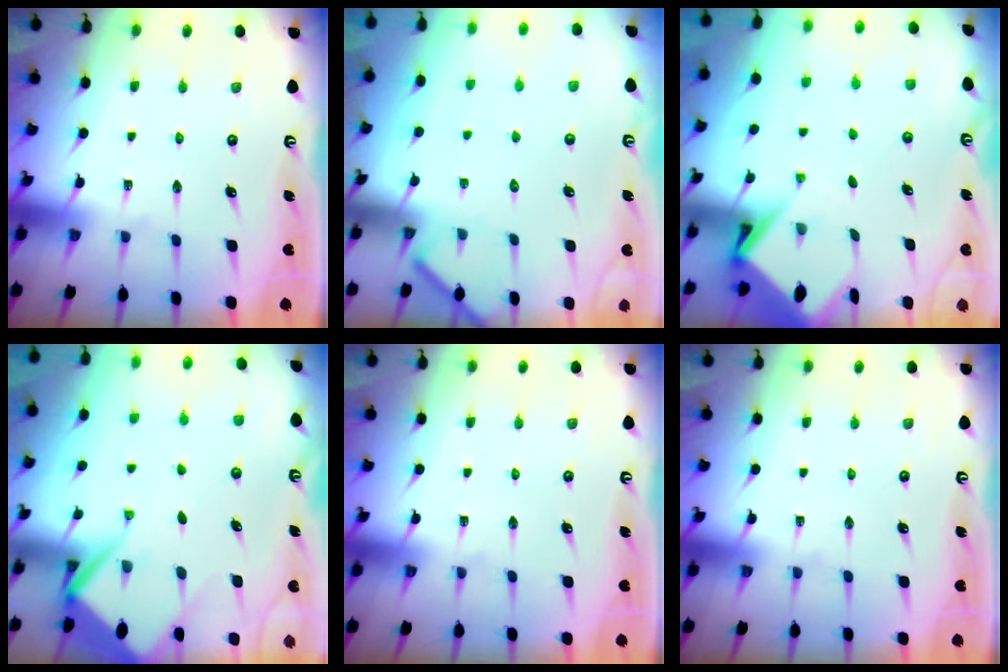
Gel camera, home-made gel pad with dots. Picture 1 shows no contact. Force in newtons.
{"total": 1.7, "press": 1.6, "slide": 0.1}
{"total": 4.8, "press": 4.8, "slide": 0.3}
{"total": 9.1, "press": 9.1, "slide": 1.0}
{"total": 0.0}
{"total": 0.0}